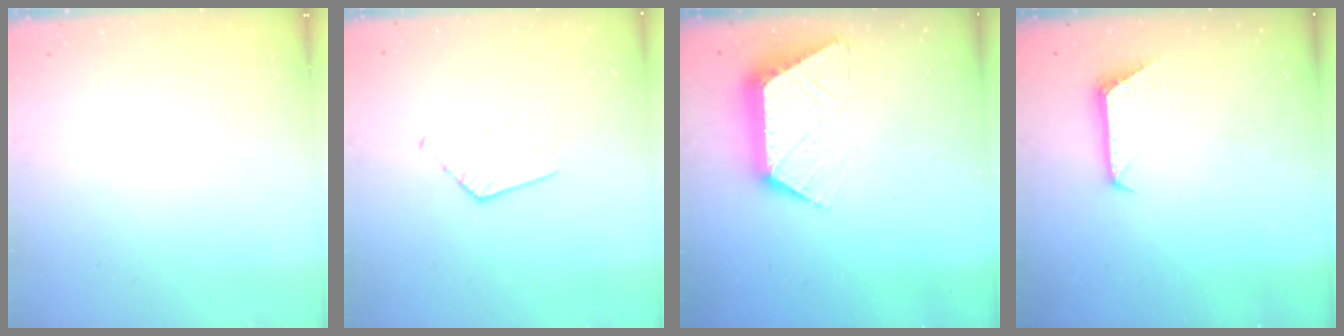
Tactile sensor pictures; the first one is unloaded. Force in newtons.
{"total": 7.1, "press": 7.1, "slide": 0.5}
{"total": 12.2, "press": 12.2, "slide": 0.6}
{"total": 6.2, "press": 6.2, "slide": 0.5}